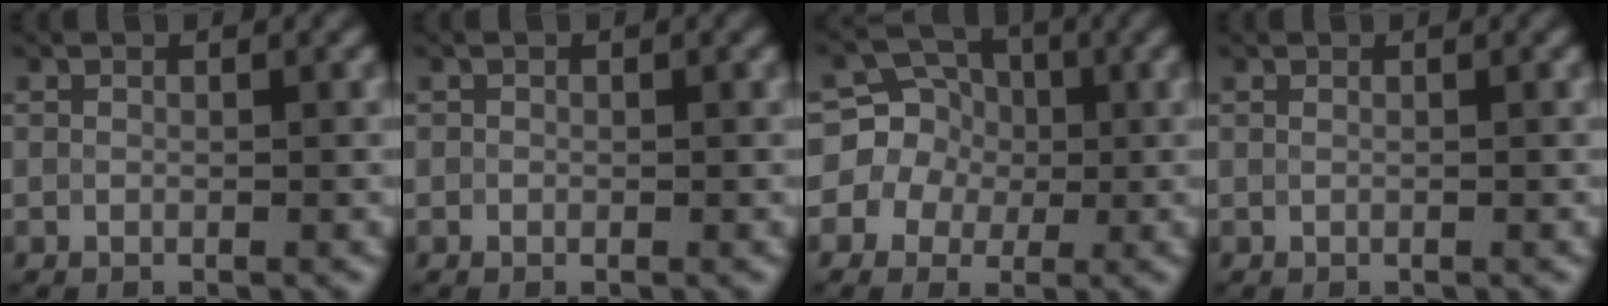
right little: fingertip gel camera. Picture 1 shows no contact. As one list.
[{"total": 0.0}, {"total": 6.0, "force": [-0.2, 5.7, 1.8], "torque": [-0.029, 0.033, -0.037]}, {"total": 0.0}]